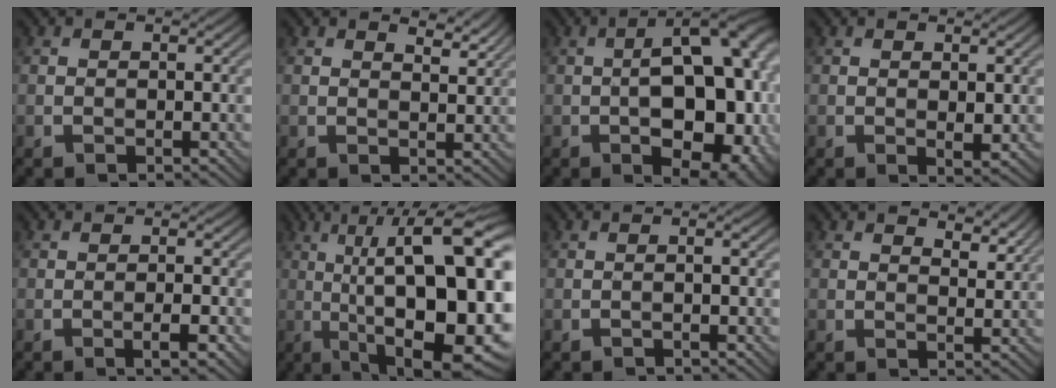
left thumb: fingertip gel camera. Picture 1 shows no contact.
{"total": 3.5, "force": [2.8, 0.9, 1.9], "torque": [-0.034, -0.006, 0.050]}
{"total": 17.0, "force": [-2.5, 8.0, 14.7], "torque": [-0.165, 0.013, -0.043]}
{"total": 1.4, "force": [0.4, 0.5, 1.2], "torque": [-0.025, -0.006, 0.012]}
{"total": 2.1, "force": [-1.1, 0.0, 1.8], "torque": [-0.032, 0.006, -0.018]}
{"total": 19.9, "force": [-0.5, 6.0, 19.0], "torque": [-0.272, 0.028, 0.001]}
{"total": 1.3, "force": [-0.4, -0.2, 1.2], "torque": [-0.024, 0.004, -0.008]}
{"total": 4.5, "force": [3.4, 1.7, 2.4], "torque": [-0.040, -0.005, 0.058]}